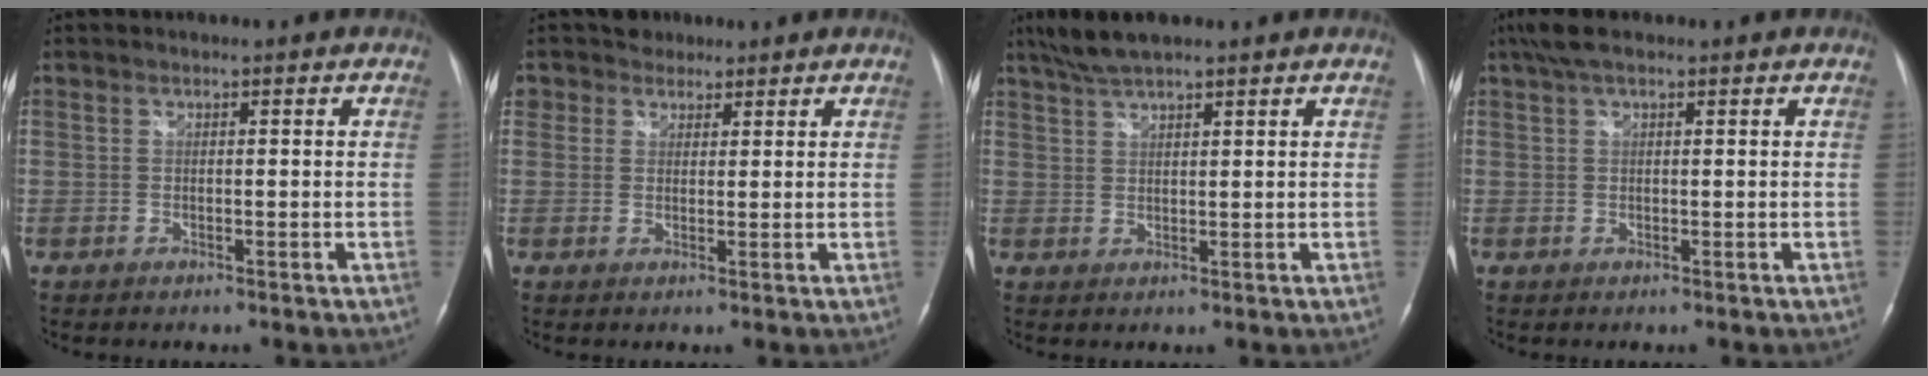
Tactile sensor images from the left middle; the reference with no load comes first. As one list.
[{"total": 3.3, "force": [2.2, 2.5, -0.2], "torque": [0.006, 0.014, 0.033]}, {"total": 5.6, "force": [4.5, 0.8, 3.2], "torque": [-0.069, 0.018, 0.085]}, {"total": 4.2, "force": [2.9, 1.2, 2.8], "torque": [-0.063, 0.028, 0.054]}]